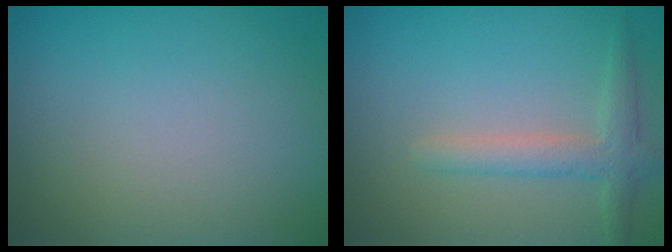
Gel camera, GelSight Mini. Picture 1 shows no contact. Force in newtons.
{"total": 2.6, "press": 2.6, "slide": 0.2}